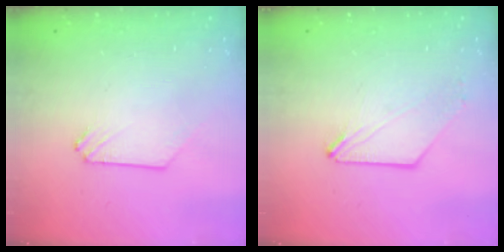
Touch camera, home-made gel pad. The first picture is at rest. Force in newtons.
{"total": 0.5, "press": 0.5, "slide": 0.0}